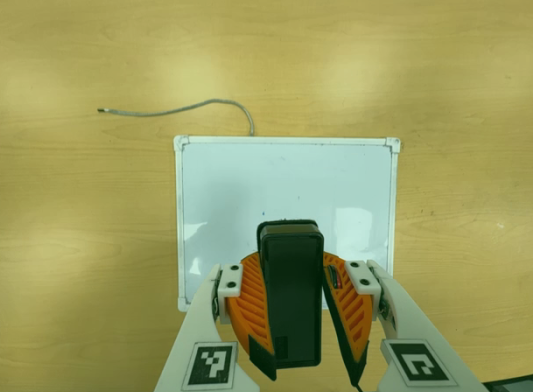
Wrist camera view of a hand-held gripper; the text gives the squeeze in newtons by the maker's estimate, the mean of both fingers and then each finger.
{"total": 9.8, "left": 9.8, "right": 9.8}